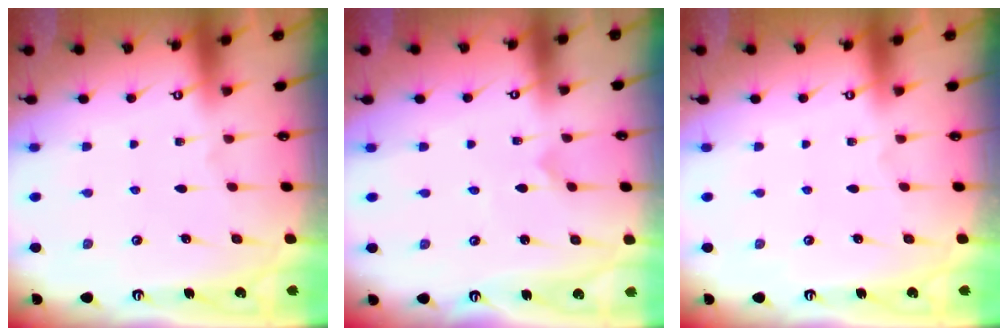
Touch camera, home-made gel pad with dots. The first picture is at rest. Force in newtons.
{"total": 0.0}
{"total": 0.0}